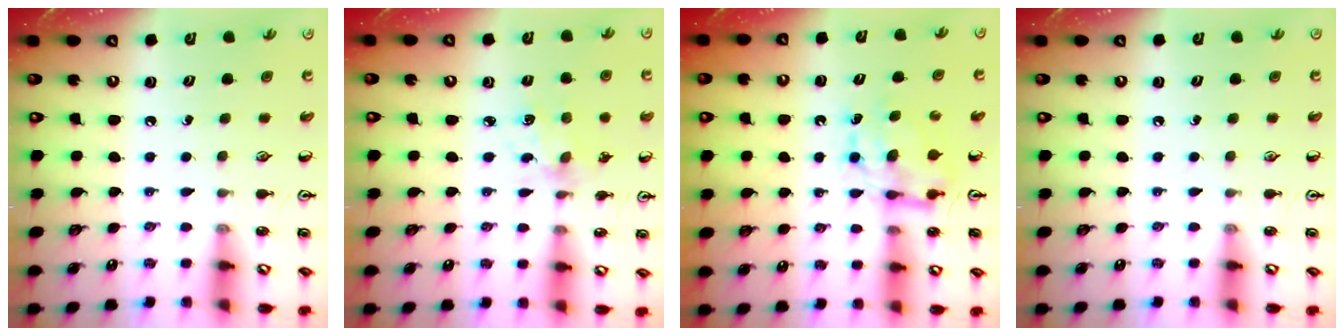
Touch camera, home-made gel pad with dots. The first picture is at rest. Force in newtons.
{"total": 3.4, "press": 3.4, "slide": 0.3}
{"total": 7.3, "press": 7.3, "slide": 0.2}
{"total": 0.0}